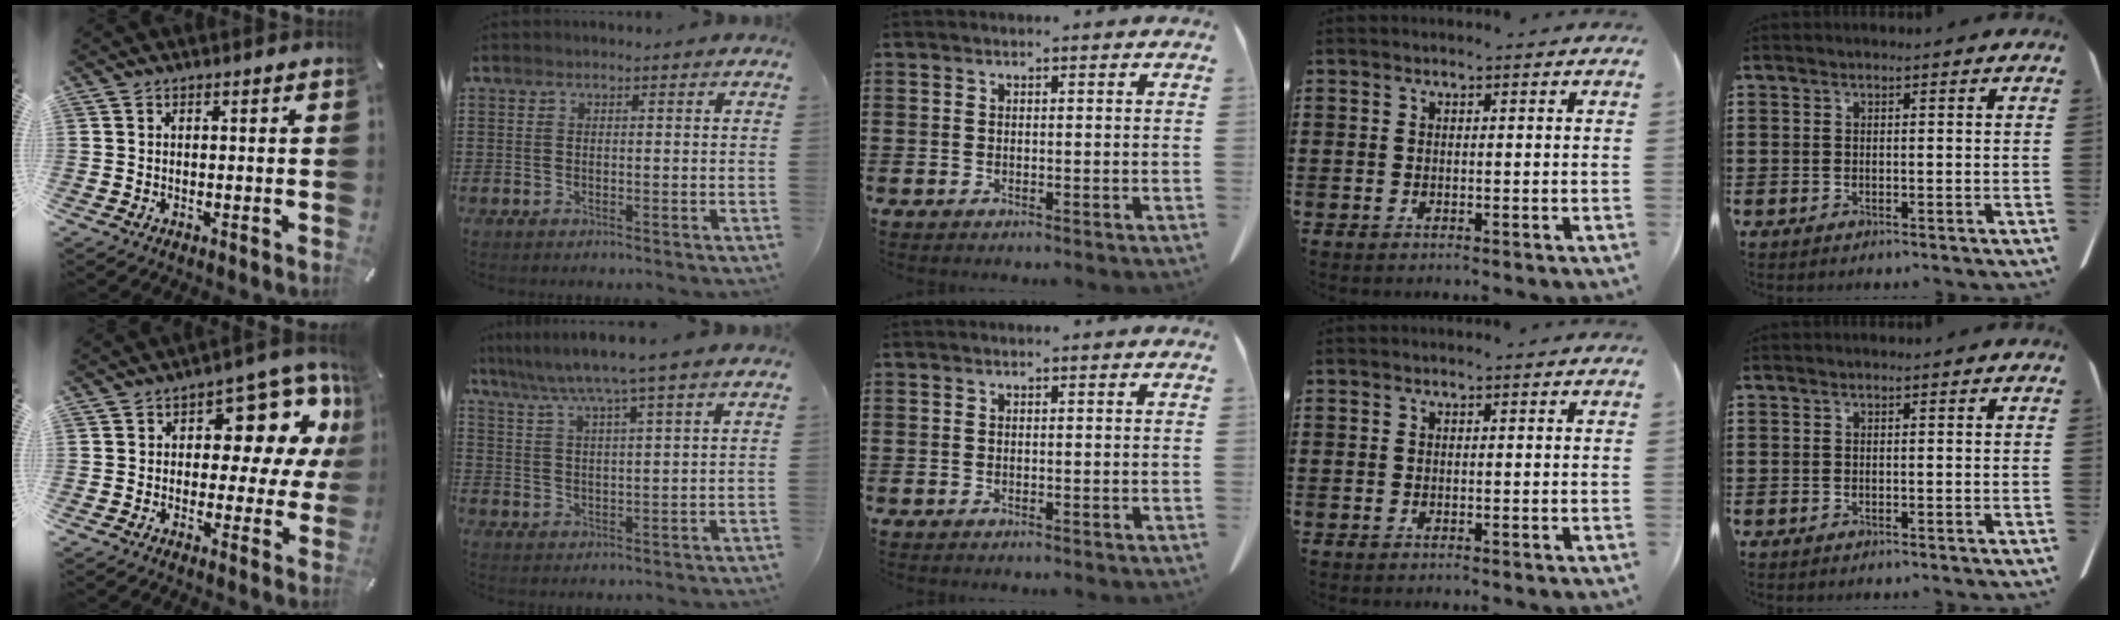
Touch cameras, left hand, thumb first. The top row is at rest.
{"thumb": {"total": 12.7, "force": [4.9, 7.6, 8.9], "torque": [-0.108, -0.039, 0.082]}, "index": {"total": 6.0, "force": [4.8, -0.8, 3.5], "torque": [-0.082, -0.020, 0.080]}}